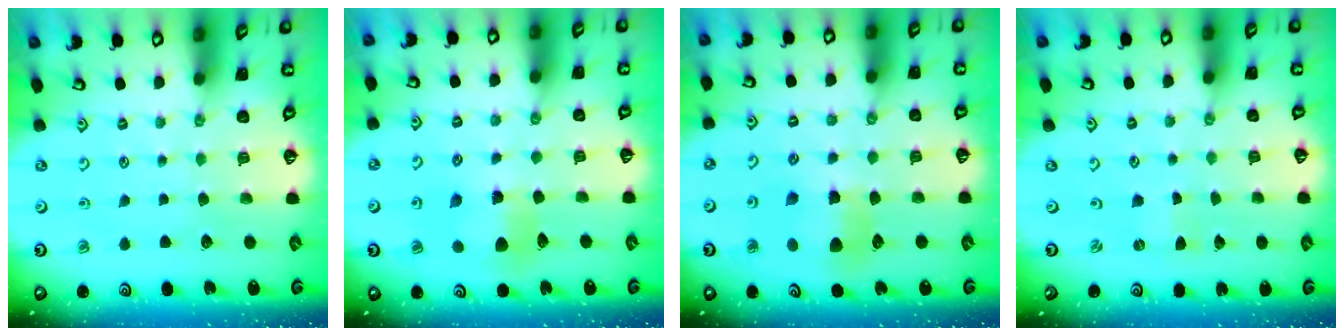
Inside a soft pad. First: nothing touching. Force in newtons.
{"total": 7.4, "press": 7.4, "slide": 0.7}
{"total": 8.0, "press": 8.0, "slide": 0.9}
{"total": 0.0}